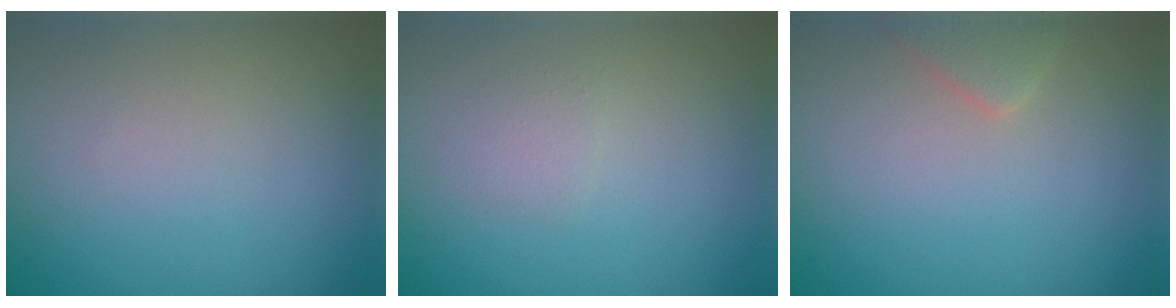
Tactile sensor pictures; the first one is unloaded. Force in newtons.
{"total": 1.1, "press": 1.0, "slide": 0.1}
{"total": 1.5, "press": 1.5, "slide": 0.1}